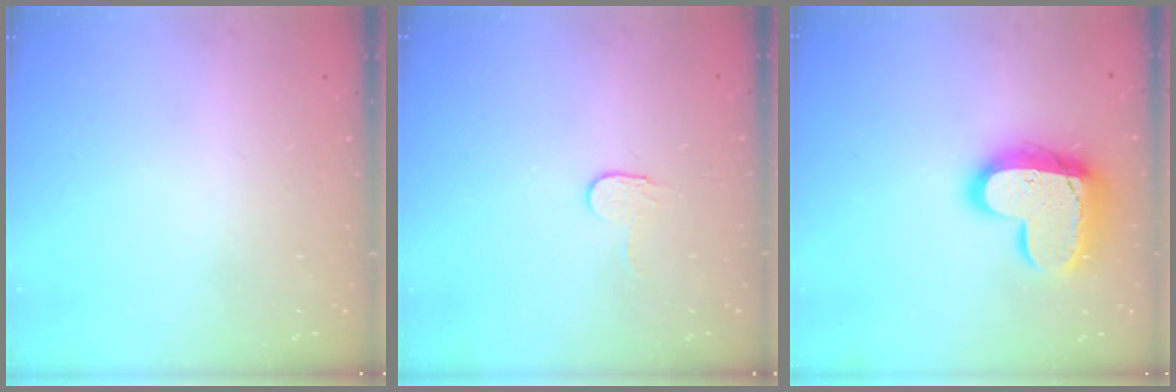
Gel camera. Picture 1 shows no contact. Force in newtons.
{"total": 3.5, "press": 3.5, "slide": 0.2}
{"total": 17.3, "press": 17.2, "slide": 1.4}